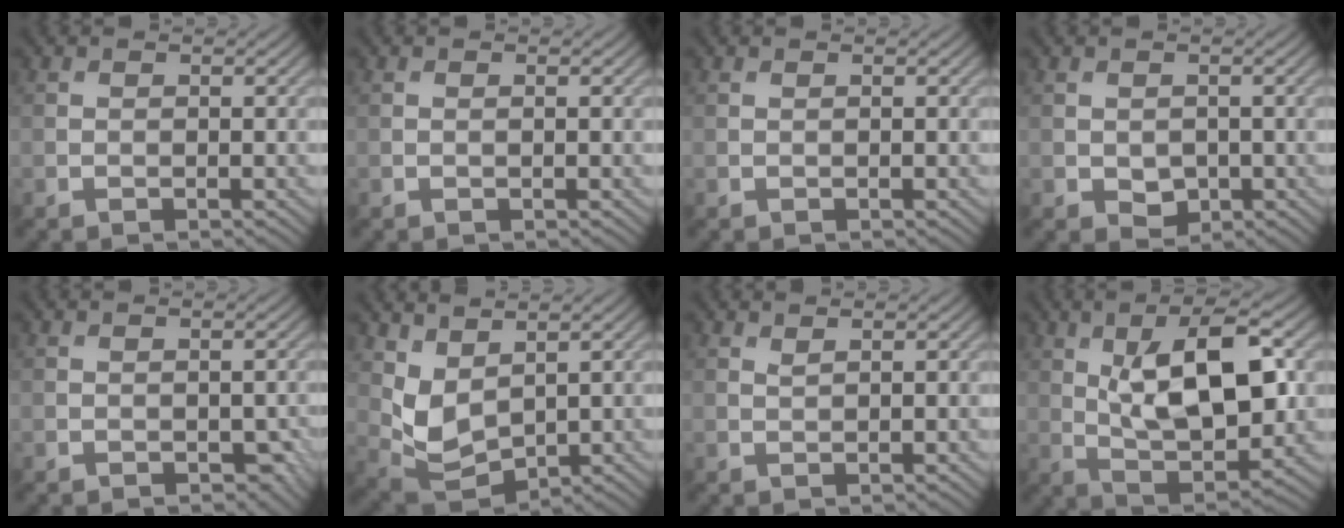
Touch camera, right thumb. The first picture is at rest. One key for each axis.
{"total": 0.0}
{"total": 0.0}
{"total": 2.1, "fx": -0.4, "fy": 1.6, "fz": 1.2, "tx": -0.027, "ty": -0.010, "tz": -0.001}
{"total": 1.6, "fx": -0.5, "fy": 1.0, "fz": 1.1, "tx": -0.018, "ty": -0.010, "tz": -0.002}
{"total": 5.5, "fx": 2.3, "fy": 3.2, "fz": 3.8, "tx": -0.096, "ty": -0.011, "tz": 0.053}
{"total": 0.7, "fx": 0.6, "fy": 0.0, "fz": 0.3, "tx": -0.008, "ty": 0.002, "tz": 0.014}
{"total": 13.0, "fx": 2.9, "fy": 5.3, "fz": 11.5, "tx": -0.199, "ty": 0.000, "tz": 0.049}